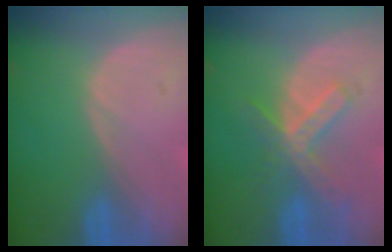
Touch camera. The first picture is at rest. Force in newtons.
{"total": 6.3, "press": 5.8, "slide": 2.4}